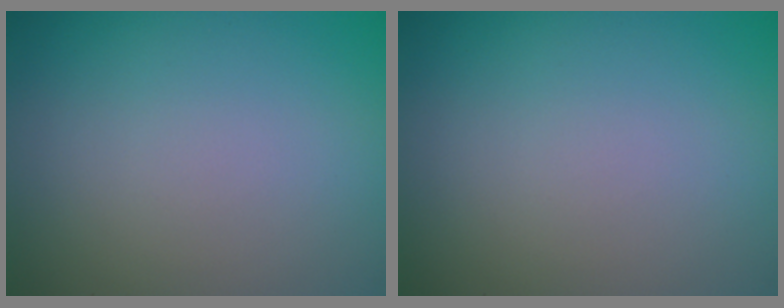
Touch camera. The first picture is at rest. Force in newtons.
{"total": 0.0}